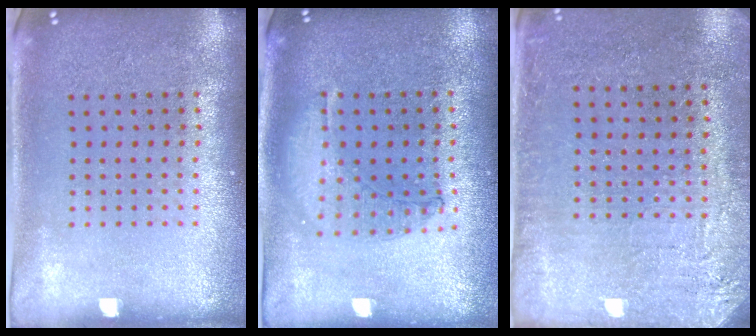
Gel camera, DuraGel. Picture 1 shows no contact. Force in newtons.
{"total": 0.9, "press": 0.9, "slide": 0.2}
{"total": 2.9, "press": 2.7, "slide": 1.0}